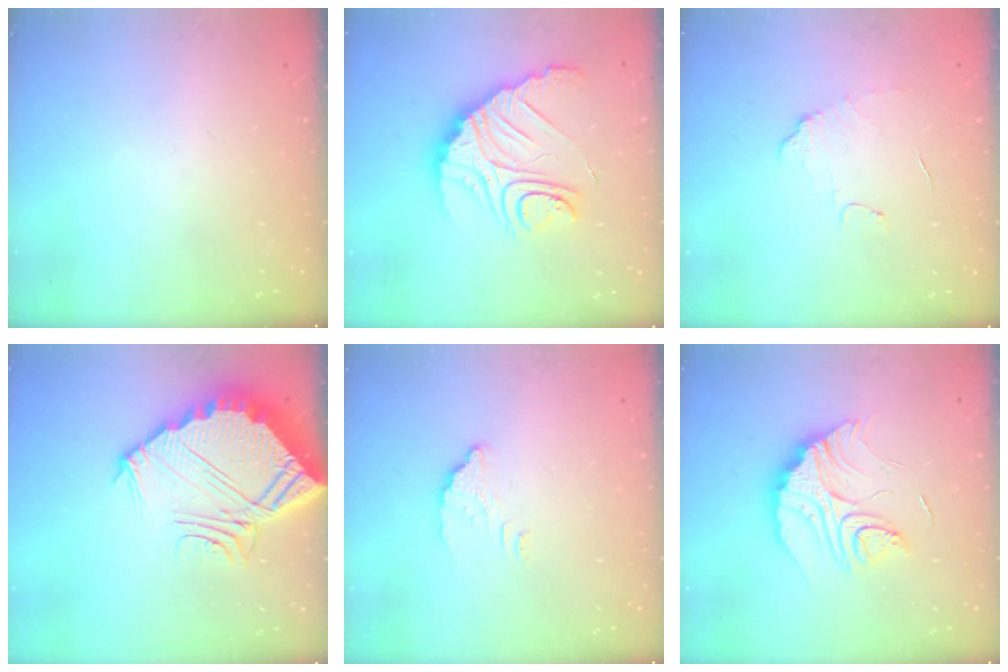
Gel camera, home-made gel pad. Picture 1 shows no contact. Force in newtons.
{"total": 15.3, "press": 15.3, "slide": 1.3}
{"total": 5.5, "press": 5.5, "slide": 0.4}
{"total": 9.4, "press": 9.4, "slide": 0.7}
{"total": 2.7, "press": 2.7, "slide": 0.2}
{"total": 13.4, "press": 13.3, "slide": 0.9}